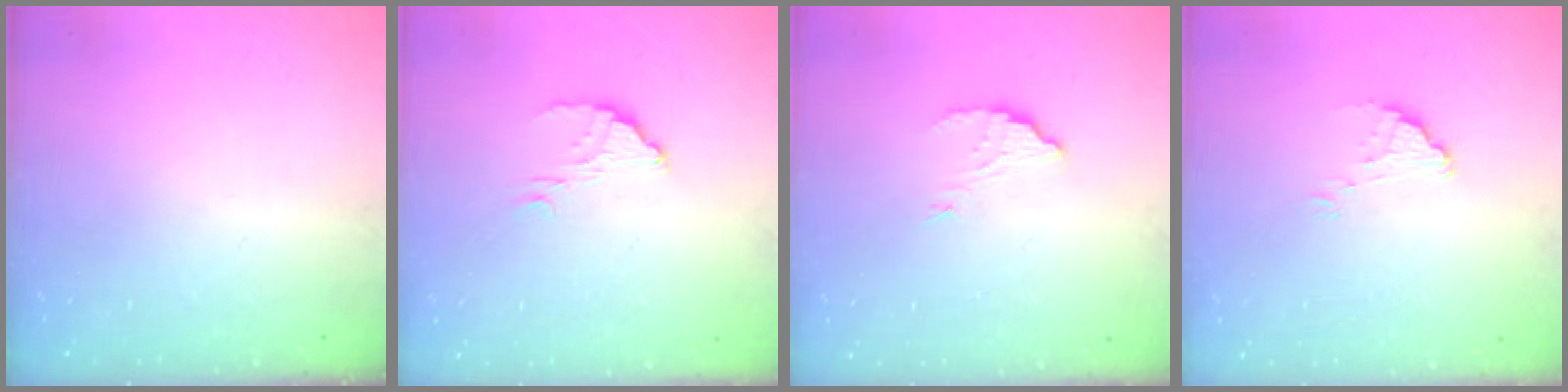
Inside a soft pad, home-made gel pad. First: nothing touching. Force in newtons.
{"total": 3.3, "press": 3.3, "slide": 0.0}
{"total": 2.8, "press": 2.8, "slide": 0.2}
{"total": 1.5, "press": 1.5, "slide": 0.1}